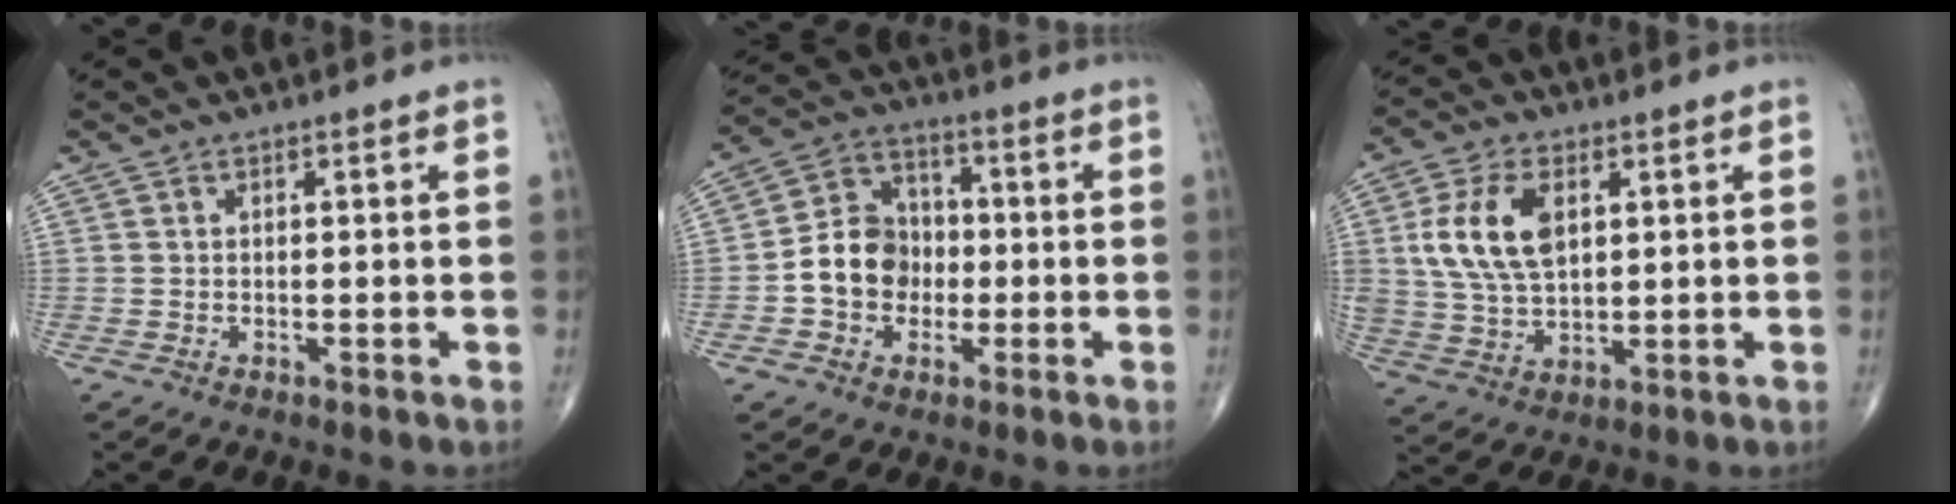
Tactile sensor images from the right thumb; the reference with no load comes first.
{"total": 10.4, "force": [-1.9, 8.8, 5.2], "torque": [-0.061, 0.035, -0.043]}
{"total": 12.2, "force": [3.1, 7.2, 9.4], "torque": [-0.180, -0.005, 0.063]}